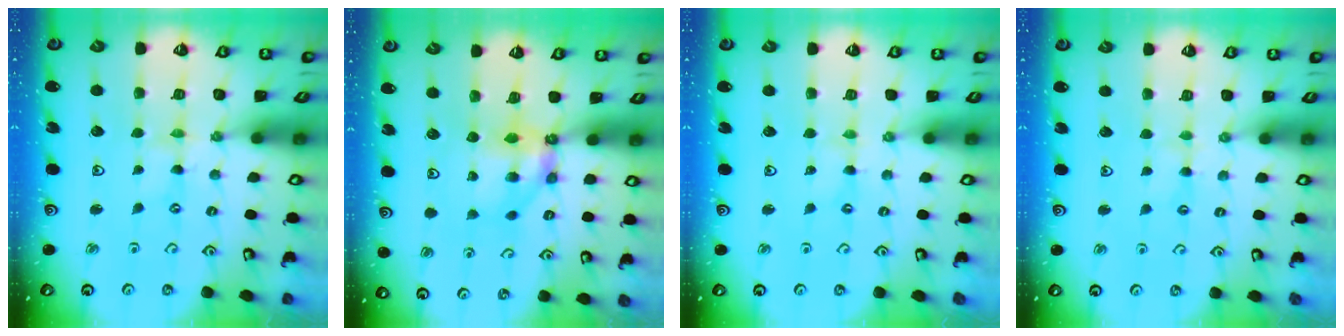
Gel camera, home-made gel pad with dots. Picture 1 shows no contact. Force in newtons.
{"total": 6.7, "press": 6.7, "slide": 0.6}
{"total": 0.7, "press": 0.7, "slide": 0.2}
{"total": 1.9, "press": 1.8, "slide": 0.4}